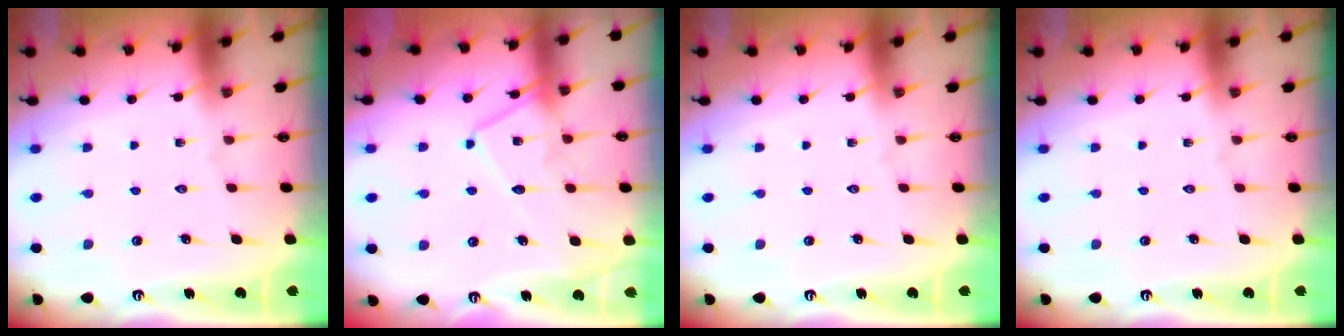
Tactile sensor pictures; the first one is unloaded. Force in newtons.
{"total": 13.5, "press": 13.5, "slide": 1.0}
{"total": 0.0}
{"total": 0.0}